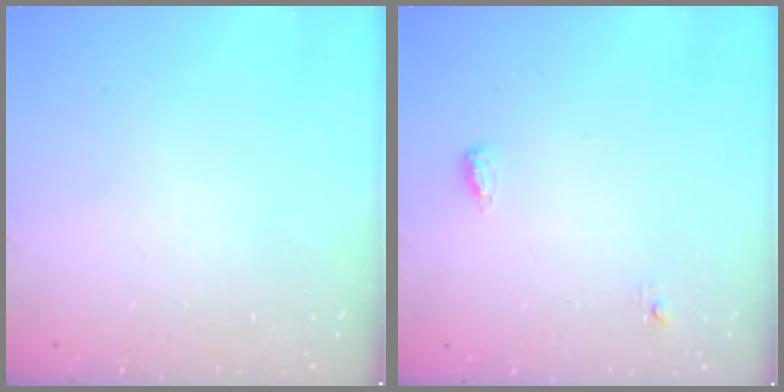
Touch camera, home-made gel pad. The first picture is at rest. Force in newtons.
{"total": 3.7, "press": 3.5, "slide": 1.2}